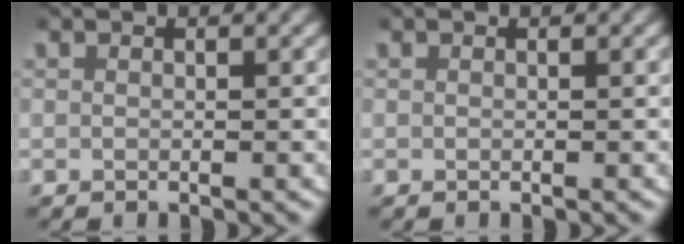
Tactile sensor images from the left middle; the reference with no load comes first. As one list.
[{"total": 0.0}]